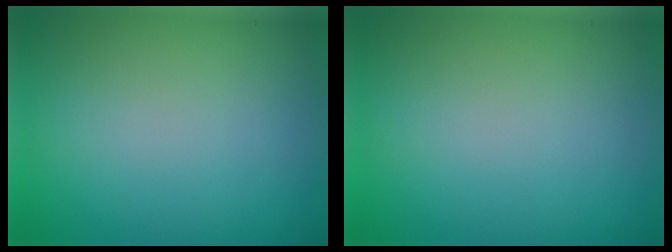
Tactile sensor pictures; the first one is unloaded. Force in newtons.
{"total": 0.0}